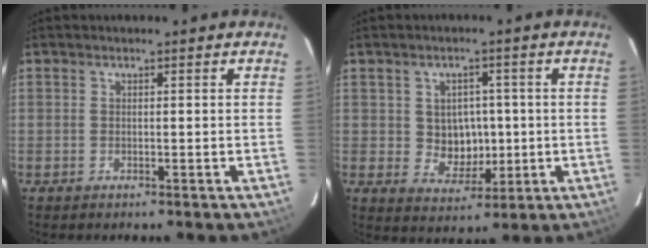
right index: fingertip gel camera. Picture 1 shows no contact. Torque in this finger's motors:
{"motor_torque": [0.16, 0.04, 0.12, 0.01]}